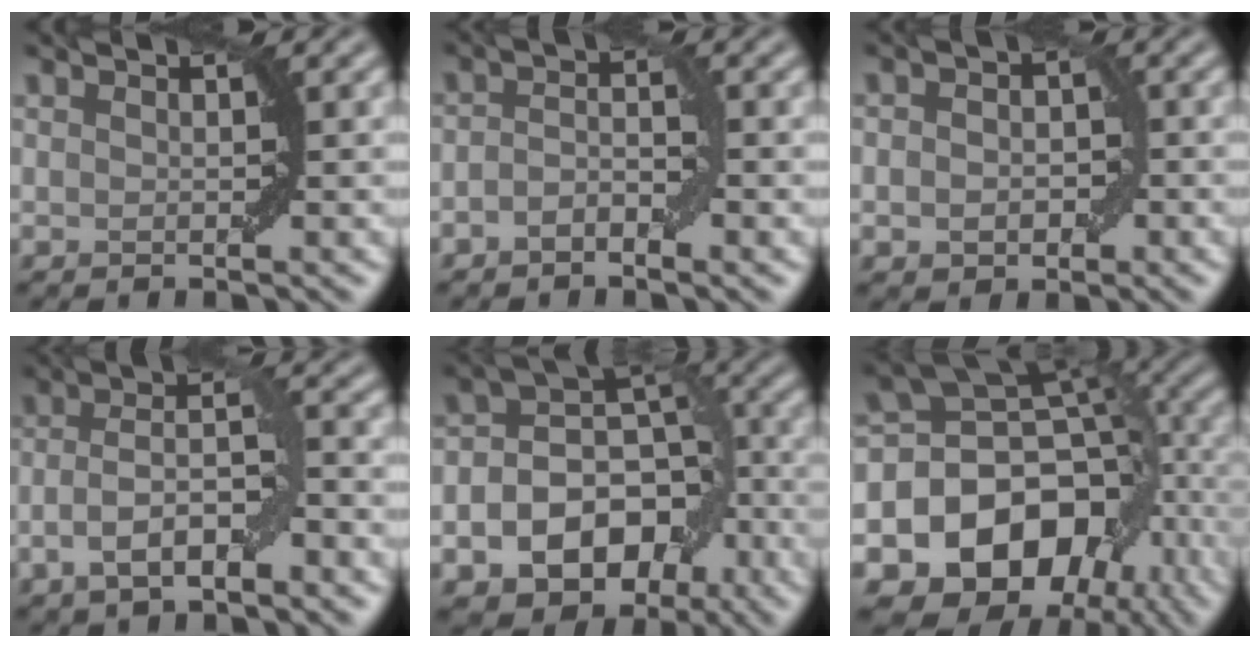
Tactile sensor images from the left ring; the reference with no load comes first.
{"total": 1.9, "force": [-1.0, 0.8, 1.4], "torque": [-0.028, 0.006, -0.023]}
{"total": 3.3, "force": [-0.5, 2.5, 2.1], "torque": [-0.013, 0.000, -0.015]}
{"total": 5.9, "force": [-2.4, 2.3, 4.9], "torque": [-0.086, 0.012, -0.049]}
{"total": 12.1, "force": [-5.3, 9.0, 6.1], "torque": [-0.081, -0.013, -0.088]}
{"total": 15.1, "force": [-5.4, 10.7, 9.1], "torque": [-0.148, -0.017, -0.088]}